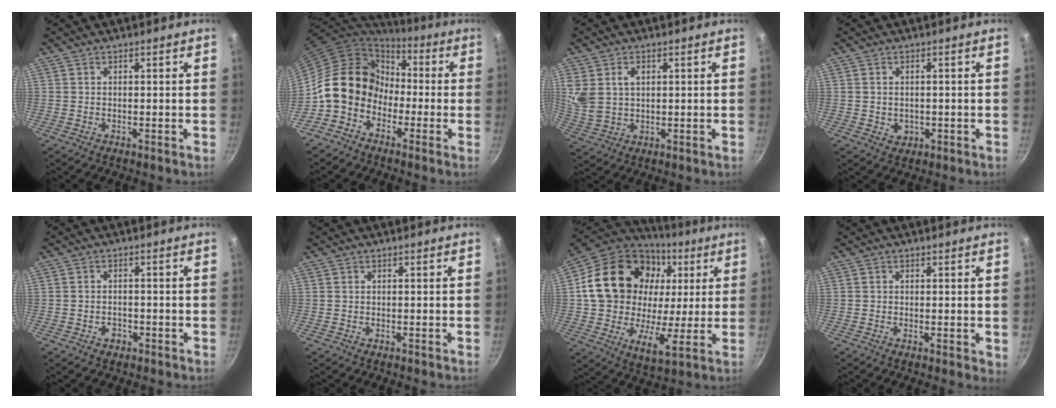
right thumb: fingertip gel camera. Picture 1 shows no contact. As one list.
[{"total": 12.9, "force": [-3.3, 10.7, 6.5], "torque": [-0.067, 0.049, -0.077]}, {"total": 7.1, "force": [2.2, 5.0, 4.6], "torque": [-0.087, -0.009, 0.050]}, {"total": 2.4, "force": [-0.2, 2.0, 1.2], "torque": [-0.019, 0.000, 0.004]}, {"total": 2.2, "force": [-1.1, 1.7, 0.9], "torque": [-0.008, 0.013, -0.011]}, {"total": 0.0}, {"total": 26.3, "force": [5.5, 19.0, 17.3], "torque": [-0.278, -0.003, 0.083]}, {"total": 1.9, "force": [0.0, 0.8, 1.8], "torque": [-0.023, -0.005, -0.001]}]